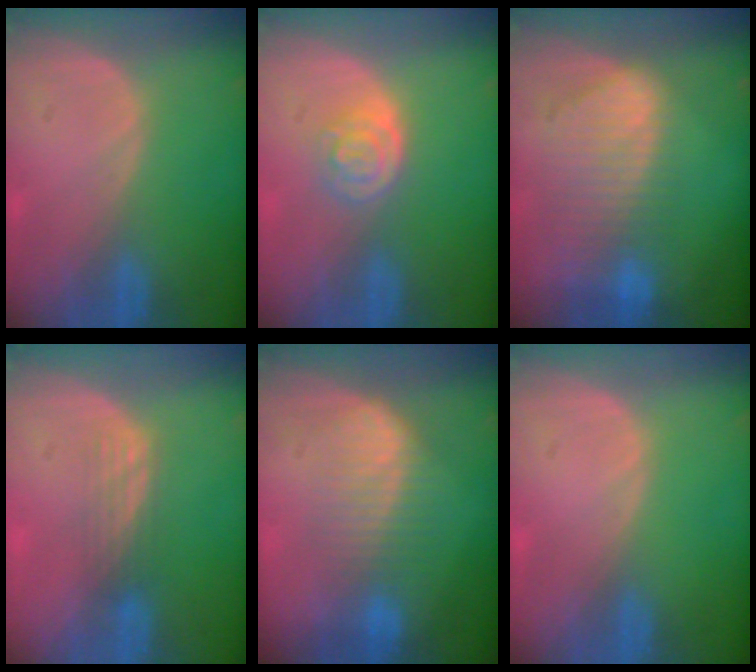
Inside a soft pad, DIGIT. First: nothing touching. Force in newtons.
{"total": 4.1, "press": 3.7, "slide": 1.9}
{"total": 9.3, "press": 8.1, "slide": 4.6}
{"total": 2.9, "press": 2.5, "slide": 1.5}
{"total": 6.9, "press": 6.6, "slide": 1.8}
{"total": 0.0}